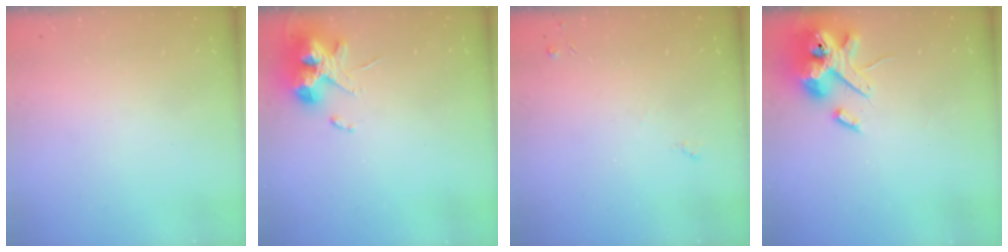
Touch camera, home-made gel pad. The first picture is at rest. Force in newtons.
{"total": 13.0, "press": 12.8, "slide": 2.1}
{"total": 3.6, "press": 3.6, "slide": 0.5}
{"total": 16.2, "press": 16.0, "slide": 2.6}